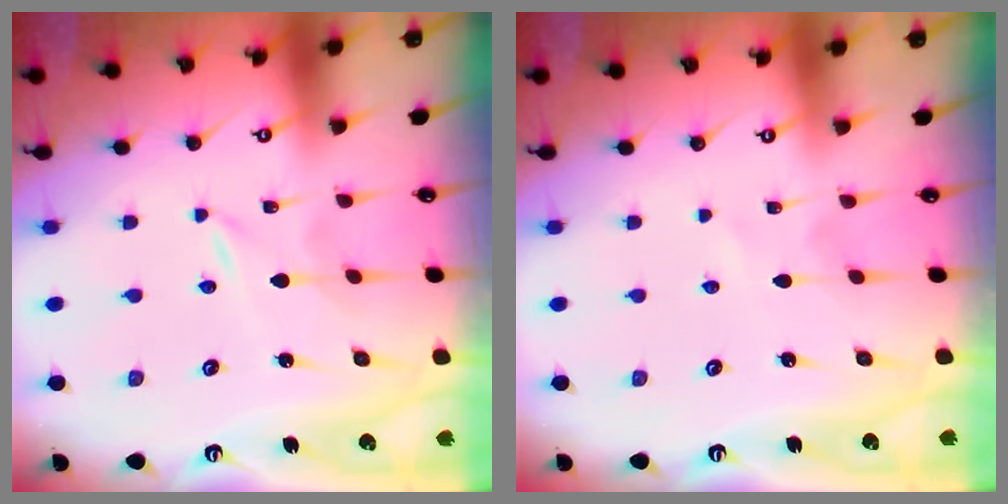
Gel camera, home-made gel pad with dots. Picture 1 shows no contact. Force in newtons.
{"total": 1.2, "press": 1.2, "slide": 0.2}